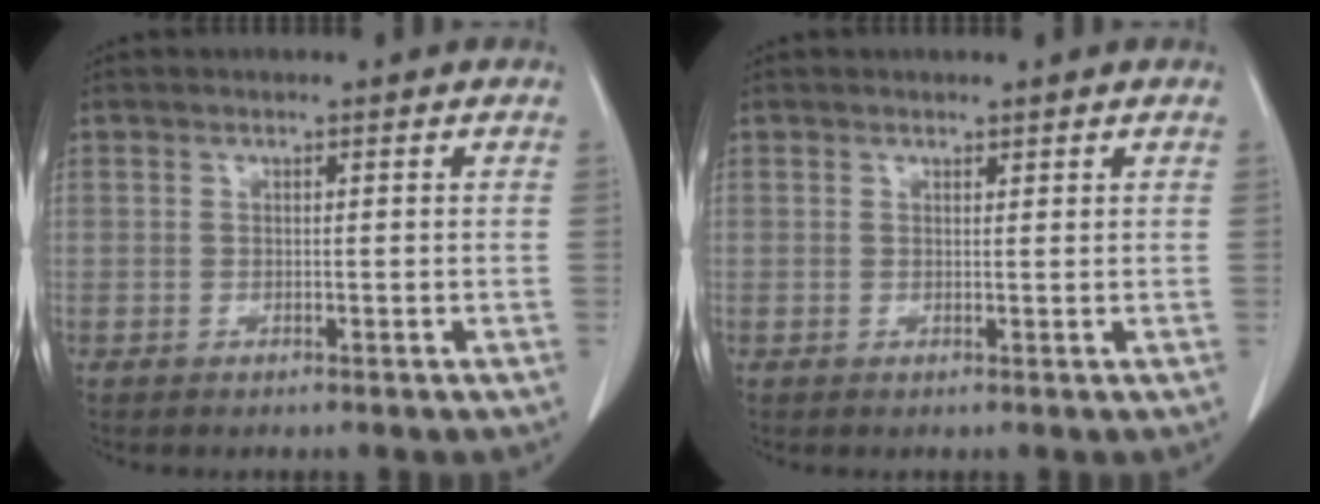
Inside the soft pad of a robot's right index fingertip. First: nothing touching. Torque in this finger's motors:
{"motor_torque": [-0.11, 0.20, -0.05, -0.01]}